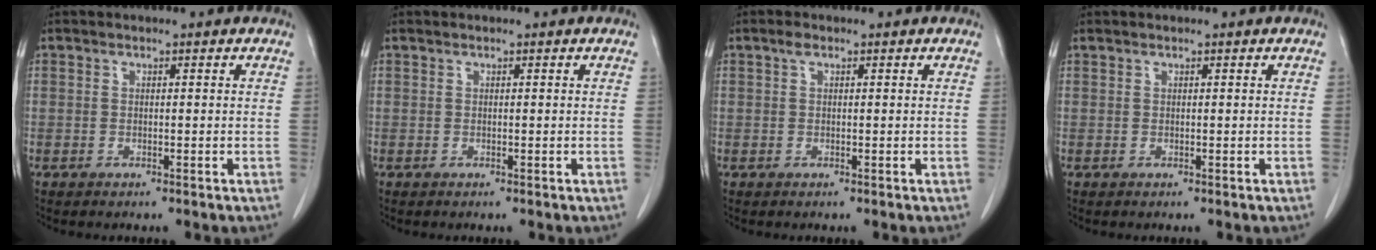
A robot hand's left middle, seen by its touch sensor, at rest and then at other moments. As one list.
[{"total": 0.0}, {"total": 0.9, "force": [0.5, 0.4, 0.6], "torque": [-0.013, 0.007, 0.008]}, {"total": 0.0}]